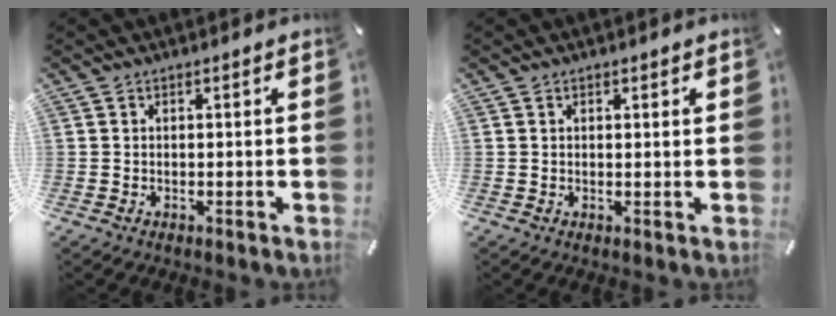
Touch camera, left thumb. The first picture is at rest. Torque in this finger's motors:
{"motor_torque": [-0.06, -0.37, -0.09, 0.16, 0.00]}